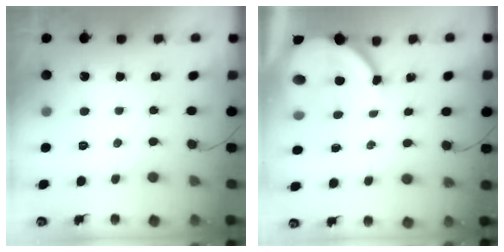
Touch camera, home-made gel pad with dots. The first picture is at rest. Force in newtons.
{"total": 10.4, "press": 10.4, "slide": 1.3}